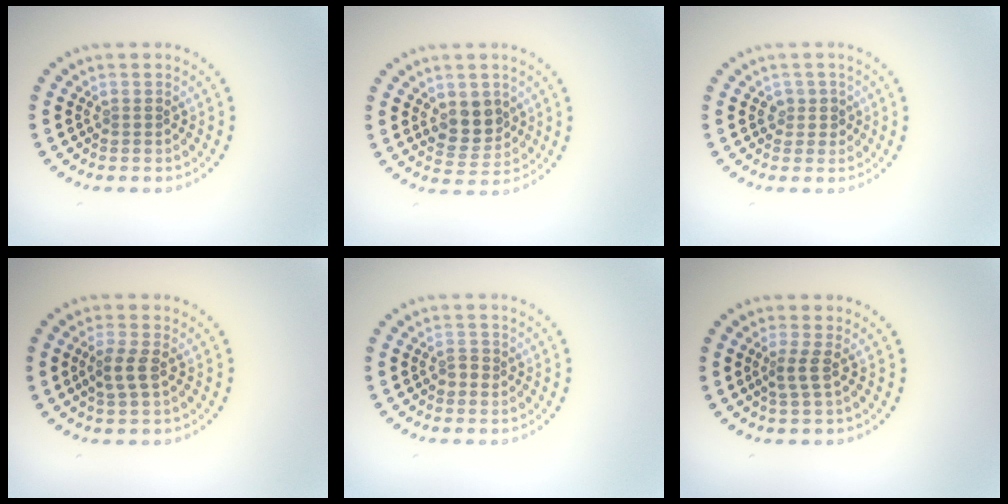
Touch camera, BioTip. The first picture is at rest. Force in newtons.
{"total": 3.6, "press": 3.4, "slide": 1.1}
{"total": 1.5, "press": 1.3, "slide": 0.8}
{"total": 2.2, "press": 2.1, "slide": 0.6}
{"total": 1.1, "press": 1.0, "slide": 0.3}
{"total": 1.8, "press": 1.3, "slide": 1.3}